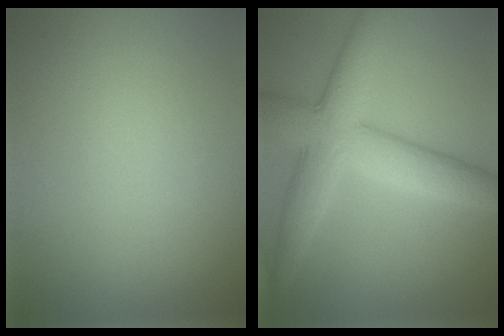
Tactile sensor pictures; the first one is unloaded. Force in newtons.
{"total": 6.9, "press": 6.9, "slide": 0.1}